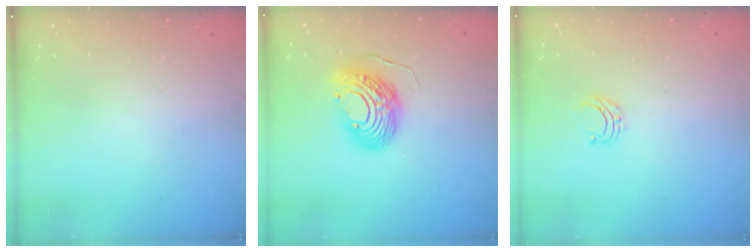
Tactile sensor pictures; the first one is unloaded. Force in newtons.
{"total": 12.0, "press": 11.9, "slide": 1.3}
{"total": 4.2, "press": 4.2, "slide": 0.4}